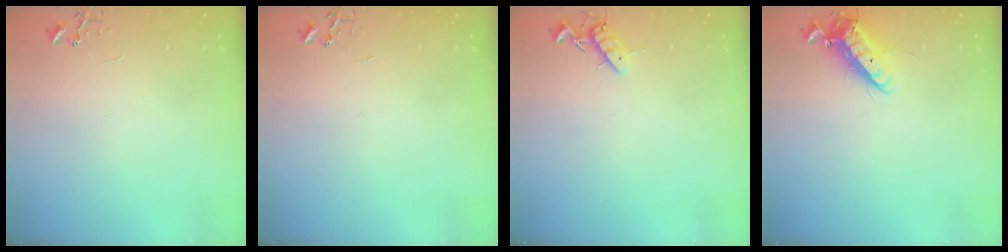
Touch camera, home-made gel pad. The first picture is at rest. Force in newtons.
{"total": 0.0}
{"total": 8.0, "press": 7.9, "slide": 1.4}
{"total": 12.9, "press": 12.7, "slide": 2.1}